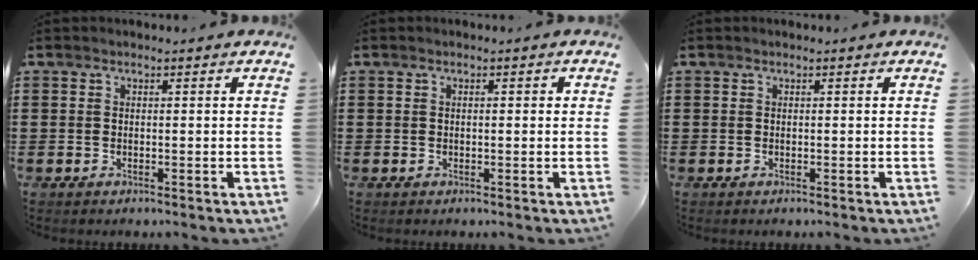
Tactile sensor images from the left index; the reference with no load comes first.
{"total": 0.7, "force": [0.0, 0.1, 0.7], "torque": [-0.013, -0.002, 0.000]}
{"total": 0.0}